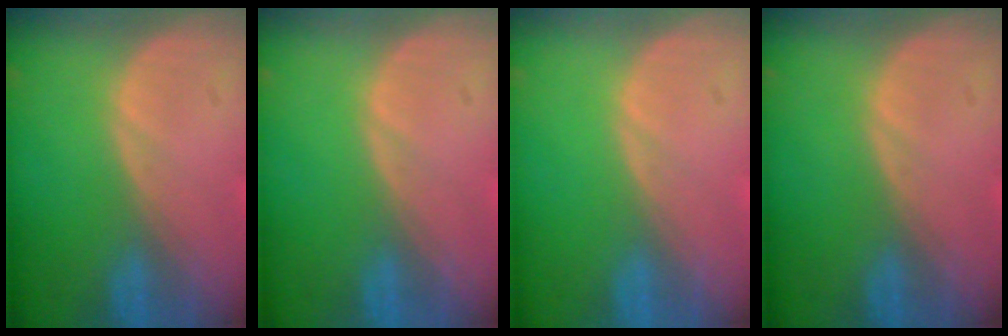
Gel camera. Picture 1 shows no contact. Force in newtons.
{"total": 0.0}
{"total": 0.0}
{"total": 0.0}